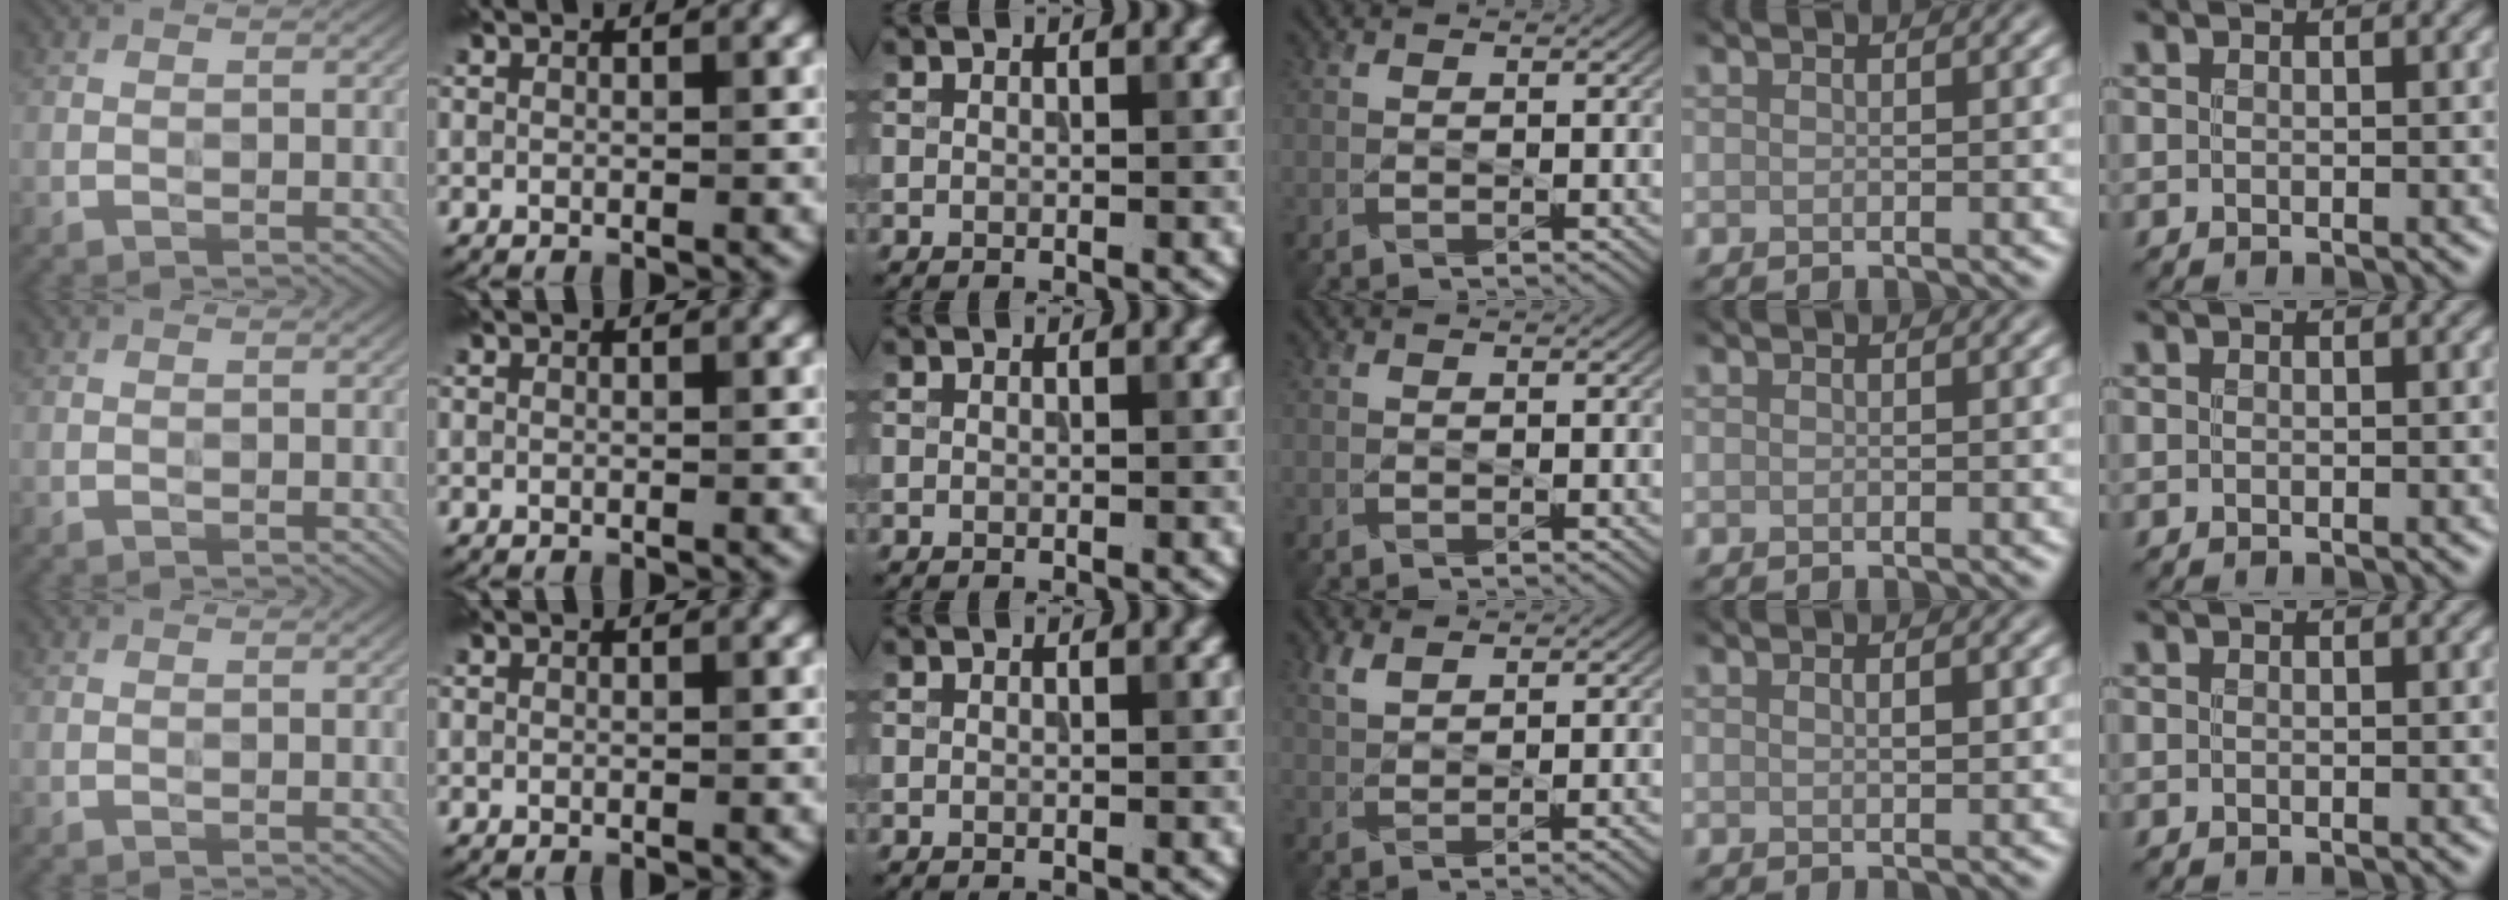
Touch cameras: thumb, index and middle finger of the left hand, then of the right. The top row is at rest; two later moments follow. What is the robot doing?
{"motion": "wipe", "object": "measuring cup"}